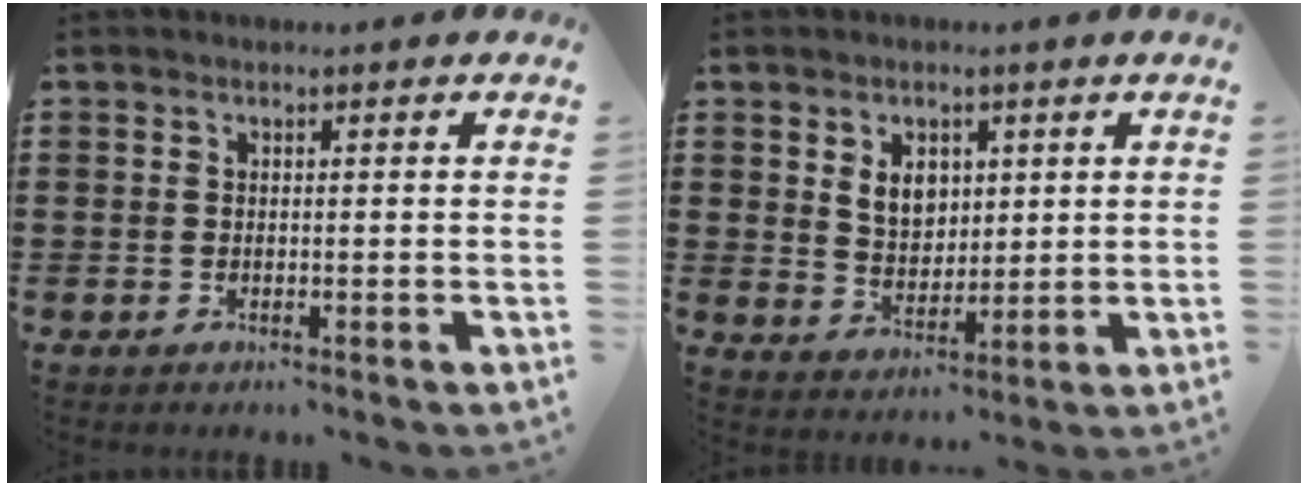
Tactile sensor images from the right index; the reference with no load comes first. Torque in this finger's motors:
{"motor_torque": [0.64, 0.54, 0.17, 0.06]}